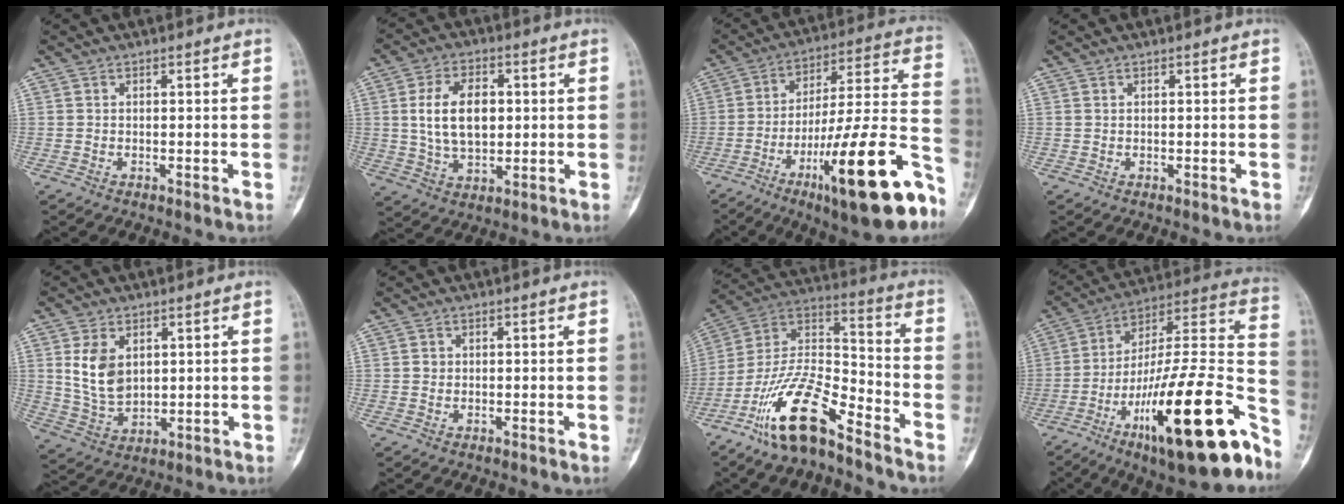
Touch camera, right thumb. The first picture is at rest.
{"total": 11.4, "force": [1.3, 7.0, 8.8], "torque": [-0.141, 0.000, 0.028]}
{"total": 25.5, "force": [-12.7, 4.9, 21.6], "torque": [-0.304, 0.060, -0.195]}
{"total": 0.0}
{"total": 8.6, "force": [2.2, 5.8, 5.9], "torque": [-0.092, -0.012, 0.057]}
{"total": 1.0, "force": [0.0, 0.9, 0.3], "torque": [-0.001, 0.003, 0.000]}
{"total": 17.5, "force": [-11.7, 5.7, 11.7], "torque": [-0.220, 0.080, -0.221]}
{"total": 31.3, "force": [-15.3, 8.1, 26.1], "torque": [-0.351, 0.074, -0.239]}